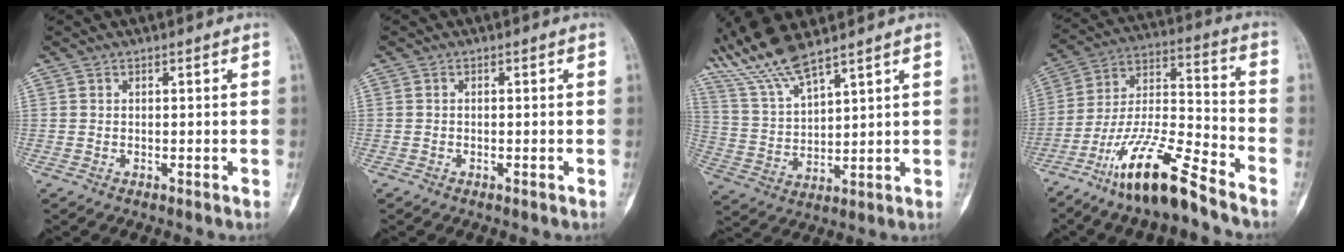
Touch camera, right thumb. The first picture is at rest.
{"total": 0.0}
{"total": 12.1, "force": [10.1, 1.9, 6.4], "torque": [-0.133, -0.035, 0.212]}
{"total": 17.1, "force": [-12.3, 3.3, 11.5], "torque": [-0.214, 0.076, -0.225]}